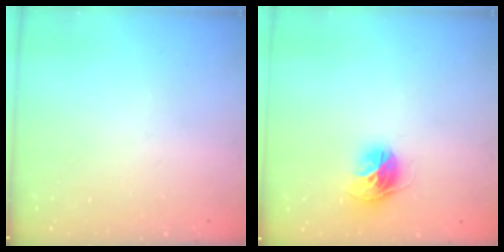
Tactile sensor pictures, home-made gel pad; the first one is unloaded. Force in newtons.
{"total": 11.2, "press": 11.2, "slide": 1.1}